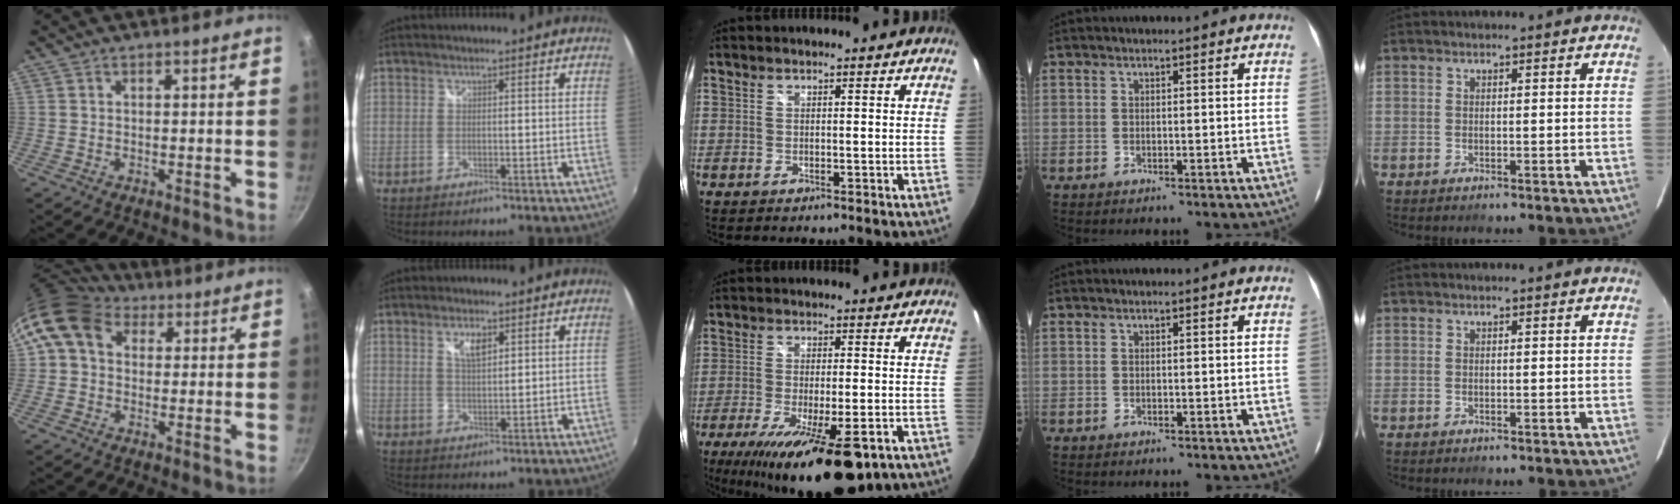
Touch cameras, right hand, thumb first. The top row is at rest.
{"thumb": {"total": 10.7, "force": [4.1, 8.0, 5.9], "torque": [-0.093, 0.009, 0.057]}, "index": {"total": 3.7, "force": [1.8, 1.6, 2.8], "torque": [-0.047, 0.001, 0.032]}, "middle": {"total": 19.5, "force": [-12.1, 5.9, 14.1], "torque": [-0.256, -0.057, -0.183]}}